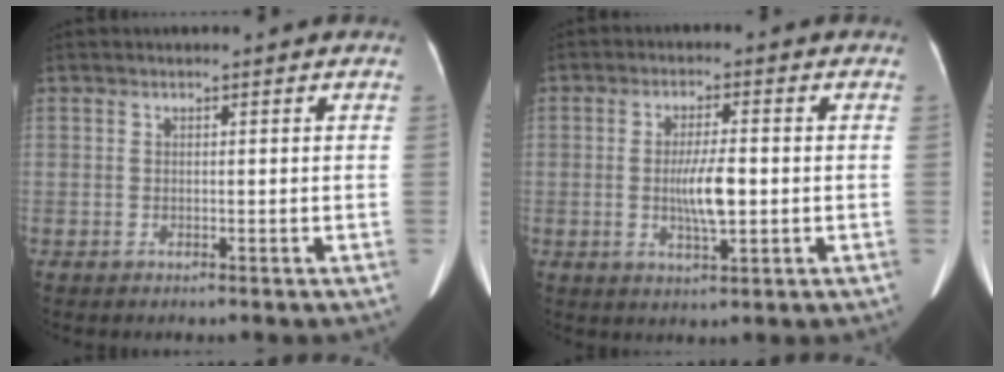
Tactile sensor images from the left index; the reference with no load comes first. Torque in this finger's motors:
{"motor_torque": [0.06, -0.13, 0.09, 0.02]}